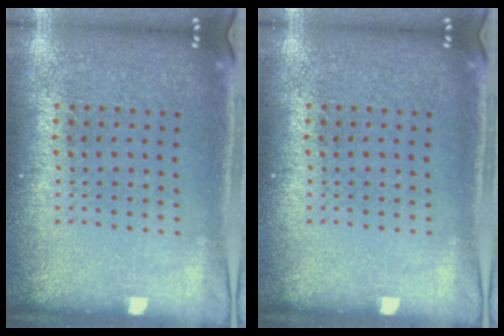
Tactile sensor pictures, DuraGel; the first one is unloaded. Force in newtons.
{"total": 0.0}